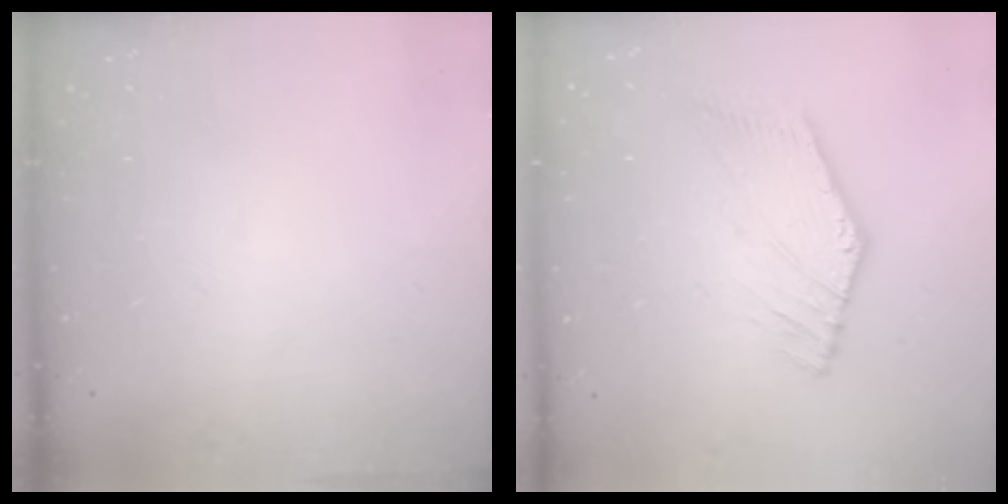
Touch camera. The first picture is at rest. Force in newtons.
{"total": 1.5, "press": 1.2, "slide": 0.9}